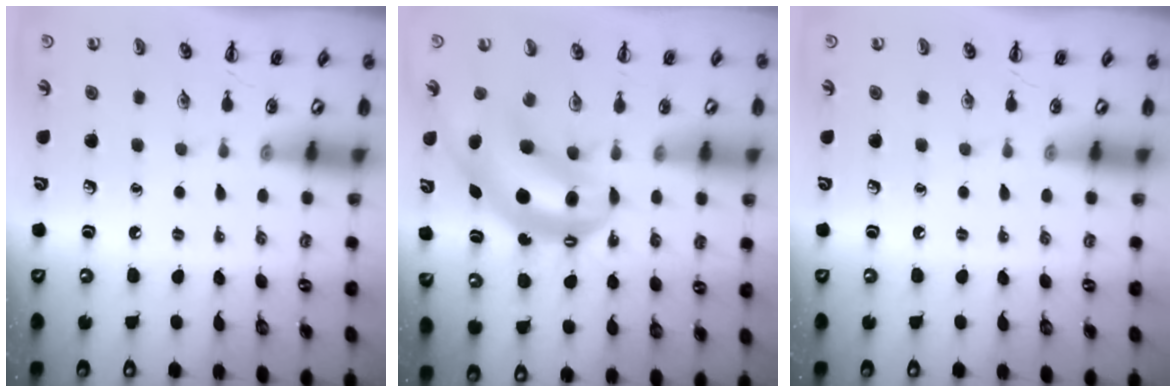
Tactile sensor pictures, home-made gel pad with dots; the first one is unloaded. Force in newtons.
{"total": 8.4, "press": 8.1, "slide": 2.1}
{"total": 0.0}